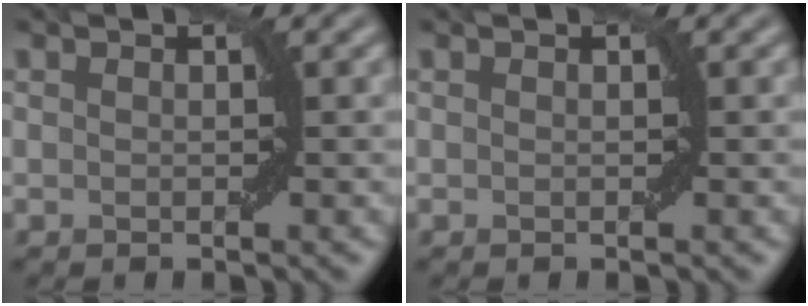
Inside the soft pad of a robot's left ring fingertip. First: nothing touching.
{"total": 0.0}